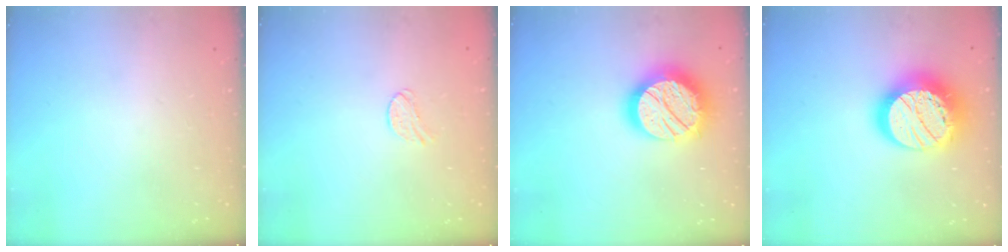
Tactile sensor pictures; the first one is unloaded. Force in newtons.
{"total": 6.7, "press": 6.7, "slide": 0.5}
{"total": 20.0, "press": 19.9, "slide": 1.5}
{"total": 22.0, "press": 22.0, "slide": 1.6}